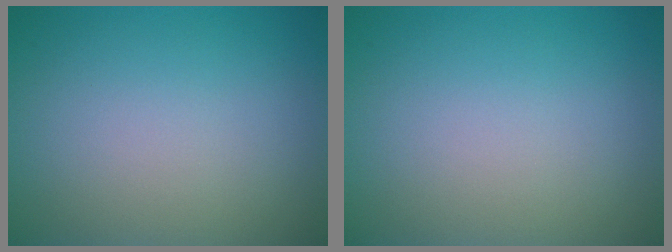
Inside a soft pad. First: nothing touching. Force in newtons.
{"total": 0.0}